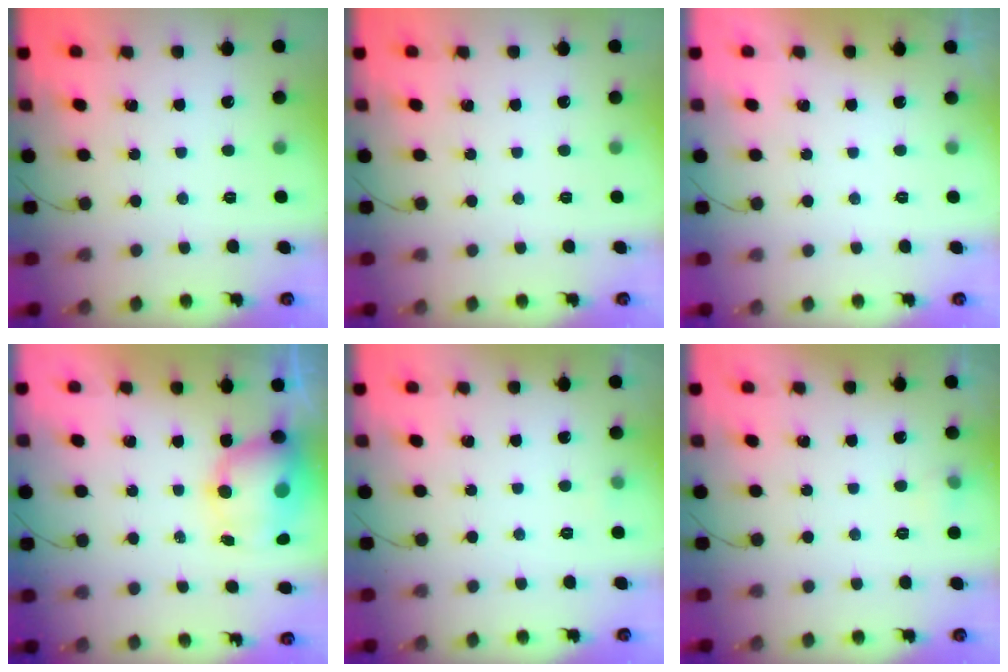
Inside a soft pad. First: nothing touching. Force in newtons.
{"total": 0.0}
{"total": 0.0}
{"total": 8.6, "press": 8.4, "slide": 2.0}
{"total": 3.4, "press": 2.5, "slide": 2.3}
{"total": 5.4, "press": 5.1, "slide": 1.6}